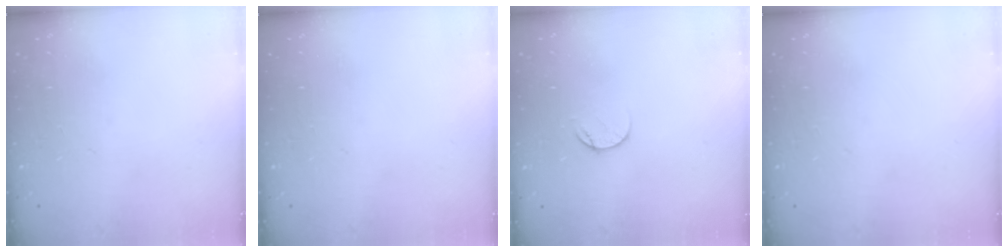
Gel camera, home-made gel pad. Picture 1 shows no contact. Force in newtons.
{"total": 0.0}
{"total": 5.4, "press": 5.4, "slide": 0.6}
{"total": 0.0}